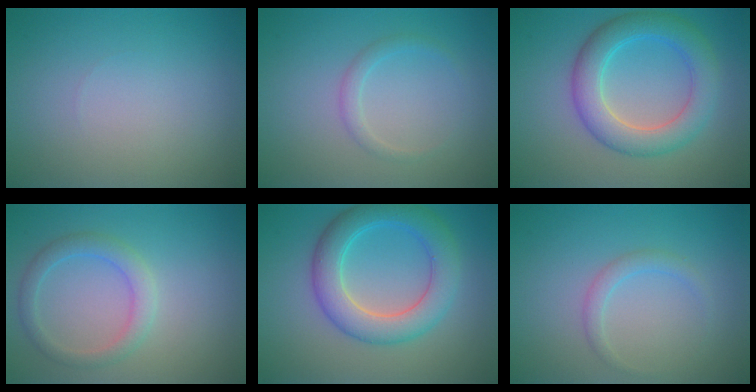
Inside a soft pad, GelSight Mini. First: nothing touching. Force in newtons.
{"total": 1.3, "press": 1.3, "slide": 0.1}
{"total": 5.5, "press": 5.5, "slide": 0.2}
{"total": 2.5, "press": 2.5, "slide": 0.3}
{"total": 5.7, "press": 5.7, "slide": 0.4}
{"total": 1.4, "press": 1.4, "slide": 0.0}